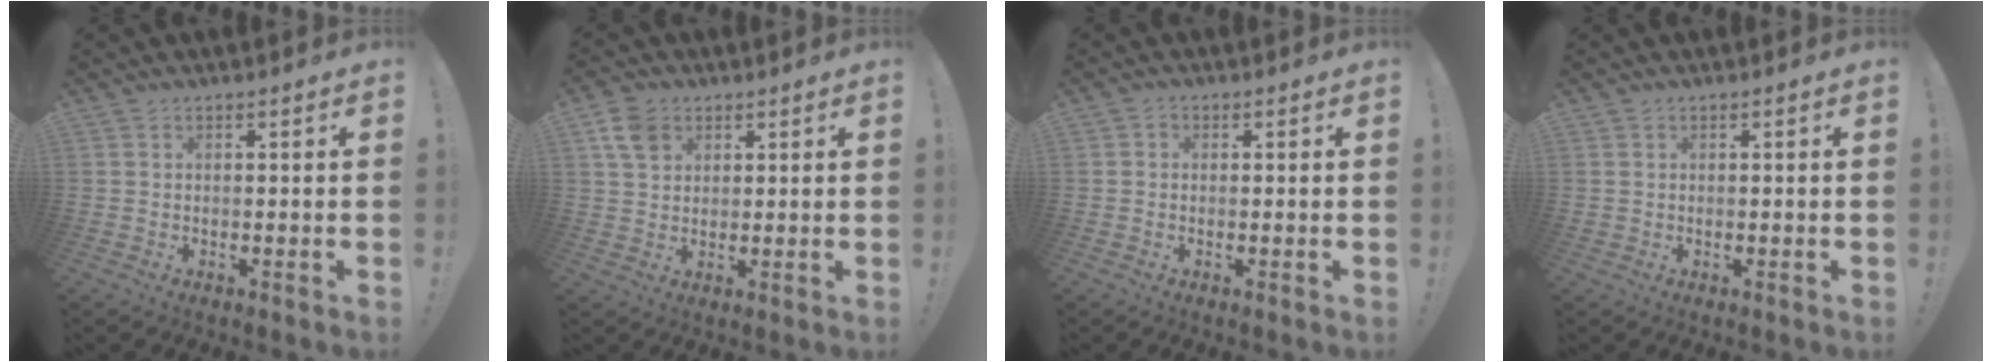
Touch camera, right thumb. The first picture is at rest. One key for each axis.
{"total": 7.1, "fx": 3.4, "fy": 5.1, "fz": 3.4, "tx": -0.058, "ty": -0.003, "tz": 0.069}
{"total": 1.1, "fx": -0.4, "fy": 0.8, "fz": 0.6, "tx": -0.019, "ty": 0.008, "tz": -0.006}
{"total": 0.6, "fx": -0.1, "fy": 0.5, "fz": 0.1, "tx": -0.010, "ty": 0.005, "tz": 0.000}